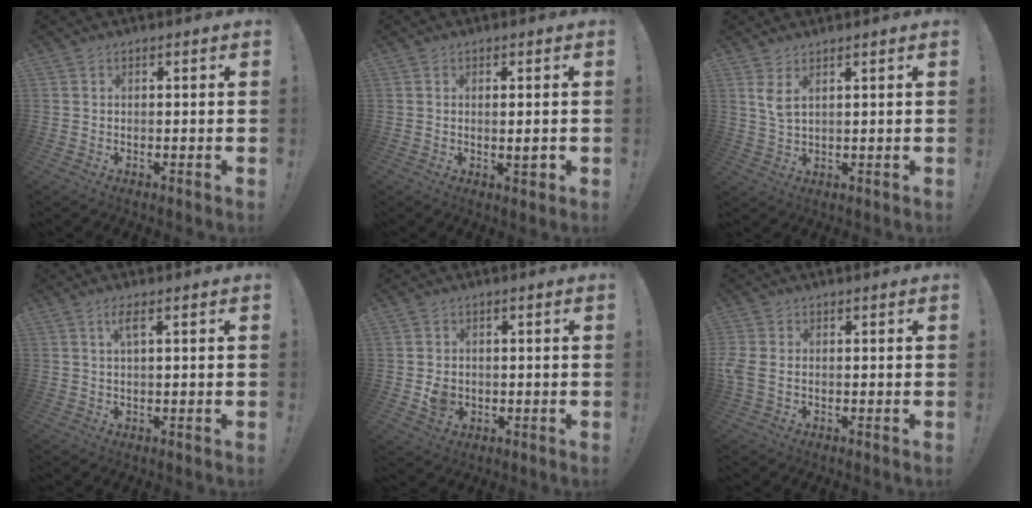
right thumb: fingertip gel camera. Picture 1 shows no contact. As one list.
[{"total": 2.7, "force": [0.0, 0.5, 2.6], "torque": [-0.030, -0.007, -0.002]}, {"total": 3.9, "force": [2.2, 1.2, 3.1], "torque": [-0.053, -0.010, 0.037]}, {"total": 3.0, "force": [1.2, 0.3, 2.7], "torque": [-0.049, 0.001, 0.016]}, {"total": 4.4, "force": [-0.5, 3.8, 2.1], "torque": [-0.019, 0.000, -0.008]}, {"total": 3.2, "force": [-0.3, 2.0, 2.4], "torque": [-0.060, 0.003, -0.004]}]